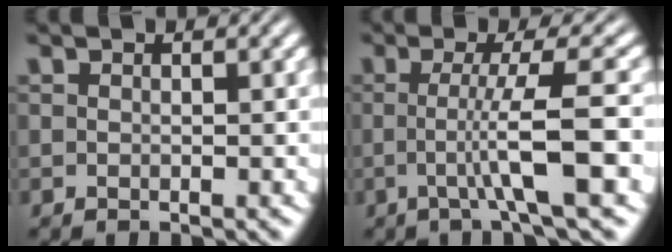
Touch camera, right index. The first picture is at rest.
{"total": 4.4, "force": [-0.7, -0.8, 4.3], "torque": [-0.070, -0.008, -0.006]}